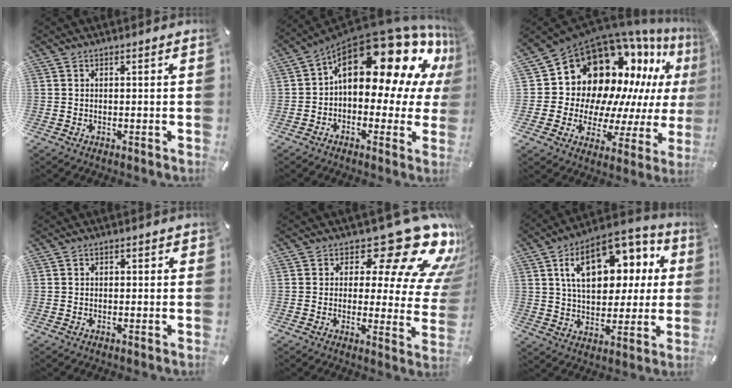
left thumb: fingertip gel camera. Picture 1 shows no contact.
{"total": 23.2, "force": [10.0, 12.2, 17.1], "torque": [-0.250, -0.083, 0.168]}
{"total": 20.4, "force": [10.6, 14.4, 9.9], "torque": [-0.151, -0.117, 0.217]}
{"total": 0.8, "force": [-0.3, 0.7, 0.3], "torque": [-0.005, 0.003, -0.007]}
{"total": 20.9, "force": [12.6, 8.4, 14.5], "torque": [-0.182, -0.089, 0.199]}
{"total": 18.4, "force": [7.1, 11.2, 12.9], "torque": [-0.209, -0.017, 0.120]}